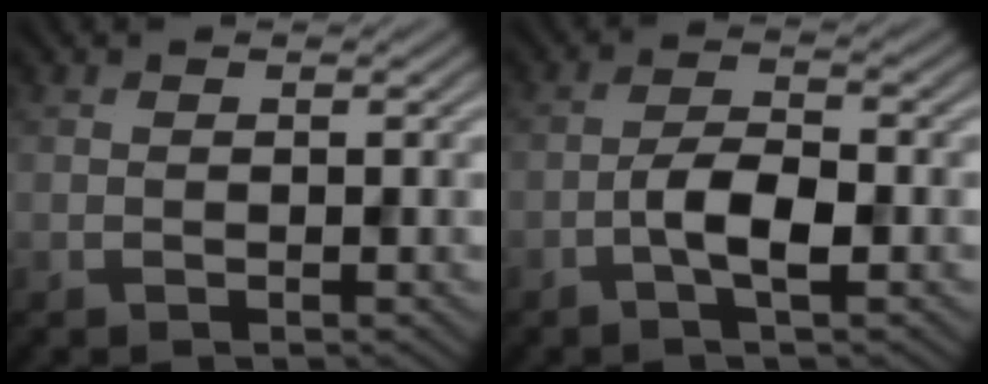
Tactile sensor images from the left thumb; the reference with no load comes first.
{"total": 4.2, "force": [-1.7, 1.3, 3.6], "torque": [-0.072, 0.008, -0.040]}